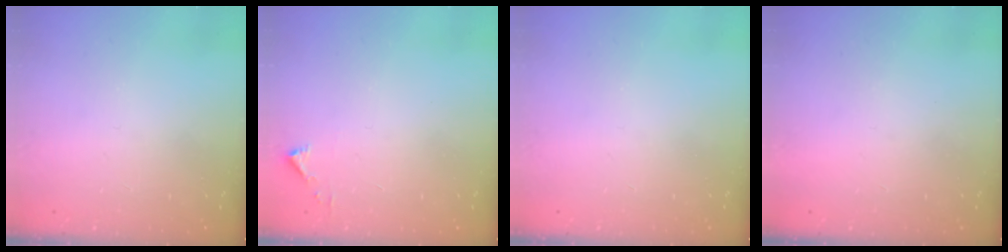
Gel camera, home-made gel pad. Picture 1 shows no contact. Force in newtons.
{"total": 2.3, "press": 2.3, "slide": 0.2}
{"total": 0.0}
{"total": 1.5, "press": 1.5, "slide": 0.1}